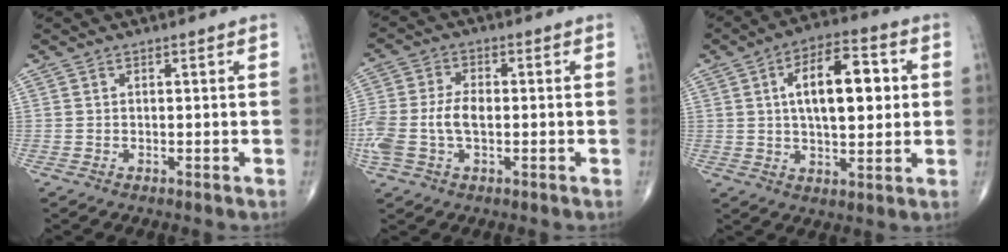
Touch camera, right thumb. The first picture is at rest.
{"total": 9.8, "force": [-1.2, 5.7, 7.9], "torque": [-0.190, 0.018, -0.020]}
{"total": 14.7, "force": [2.6, 6.9, 12.7], "torque": [-0.180, 0.010, 0.039]}